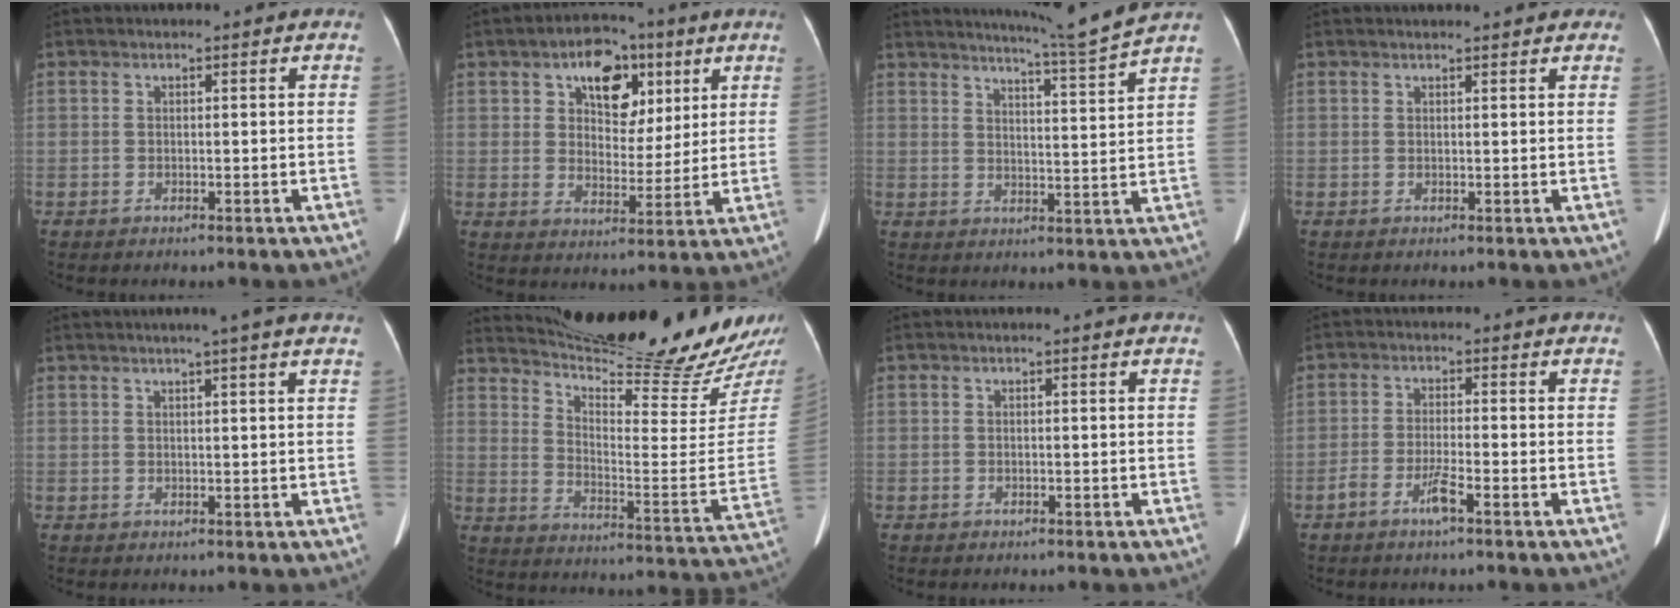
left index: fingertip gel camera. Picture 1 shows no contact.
{"total": 9.7, "force": [4.6, 5.9, 6.2], "torque": [-0.091, 0.026, 0.074]}
{"total": 8.8, "force": [8.0, -2.9, 2.2], "torque": [-0.046, -0.042, 0.121]}
{"total": 6.4, "force": [5.7, 1.3, 2.4], "torque": [-0.033, 0.021, 0.062]}
{"total": 3.0, "force": [2.2, -0.8, 1.8], "torque": [-0.021, 0.011, 0.031]}
{"total": 23.1, "force": [21.4, 0.0, 8.7], "torque": [-0.143, -0.103, 0.295]}
{"total": 0.7, "force": [-0.5, 0.4, -0.1], "torque": [-0.001, 0.004, -0.009]}
{"total": 3.5, "force": [-2.8, -0.1, 2.1], "torque": [-0.046, -0.019, -0.051]}